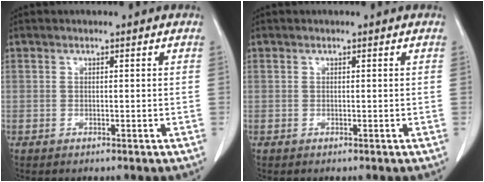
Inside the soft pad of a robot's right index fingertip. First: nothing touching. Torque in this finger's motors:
{"motor_torque": [0.00, 0.00, 0.00, 0.00]}